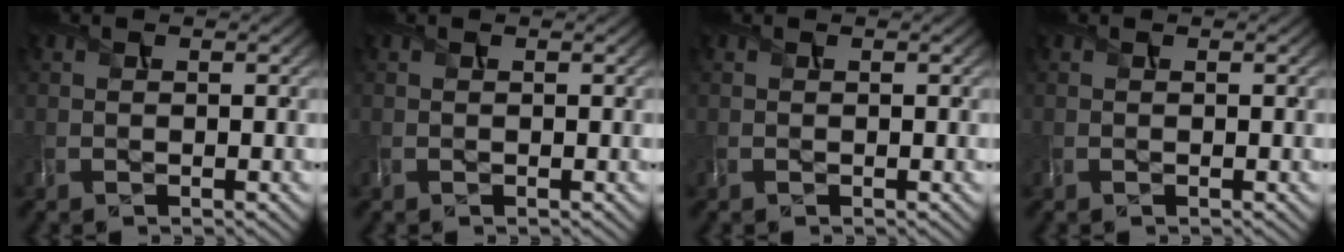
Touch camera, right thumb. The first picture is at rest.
{"total": 0.0}
{"total": 0.0}
{"total": 0.0}